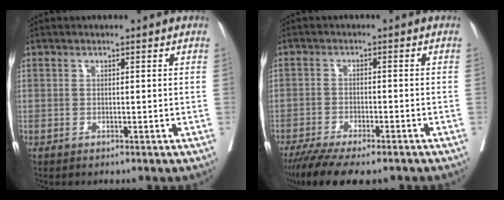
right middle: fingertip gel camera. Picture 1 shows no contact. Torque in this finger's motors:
{"motor_torque": [0.85, -0.80, 0.17, 0.06]}